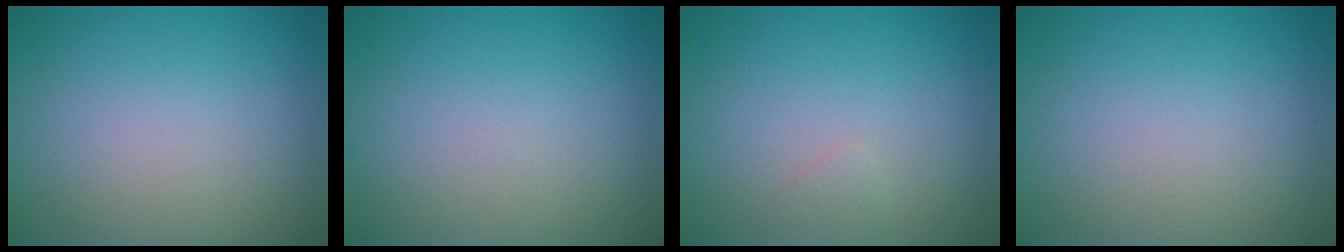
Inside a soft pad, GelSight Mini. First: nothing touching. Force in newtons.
{"total": 0.0}
{"total": 0.5, "press": 0.5, "slide": 0.0}
{"total": 0.0}